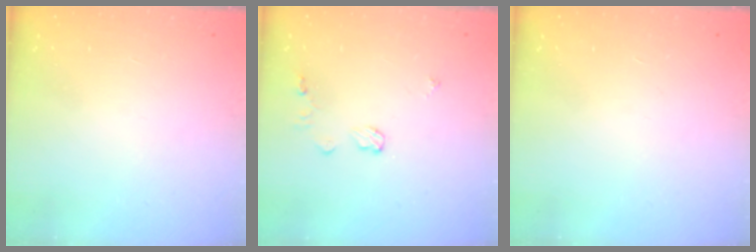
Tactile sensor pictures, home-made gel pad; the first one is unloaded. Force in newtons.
{"total": 5.7, "press": 5.7, "slide": 0.5}
{"total": 0.0}